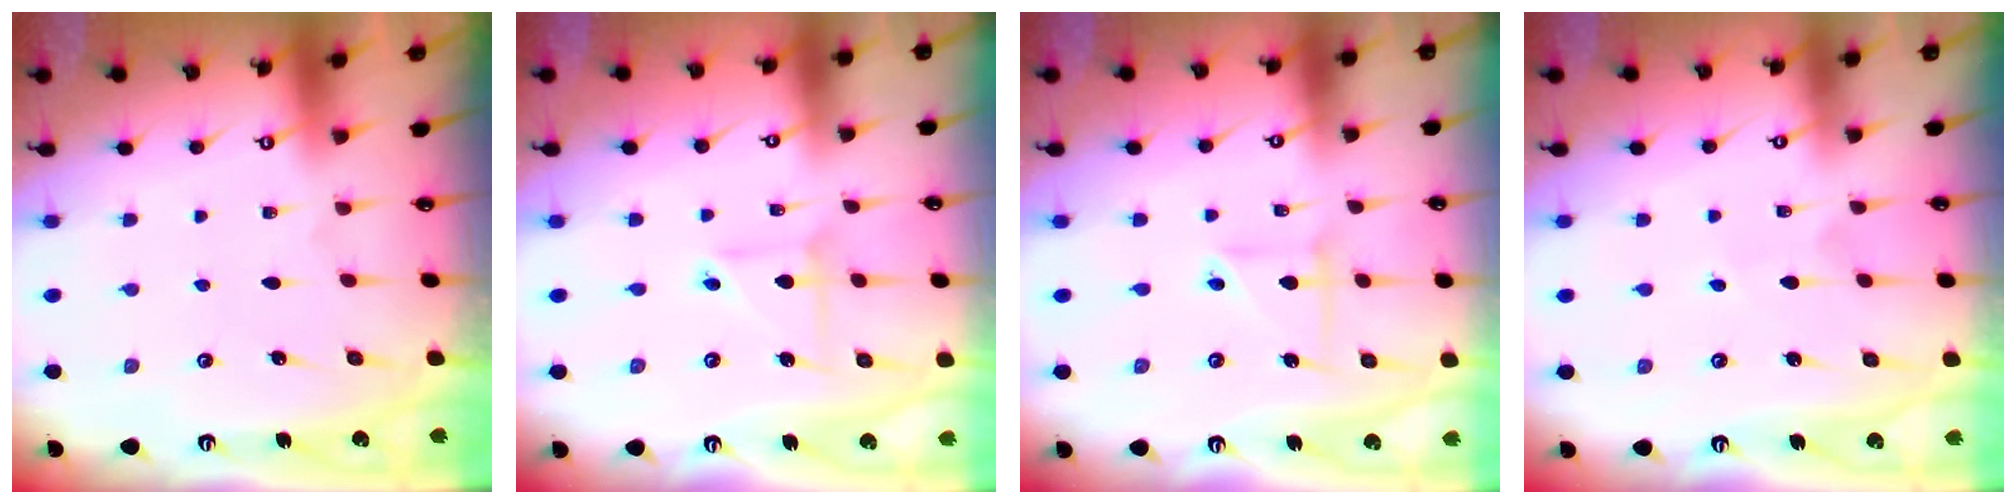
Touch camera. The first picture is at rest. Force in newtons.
{"total": 3.6, "press": 3.5, "slide": 0.4}
{"total": 3.3, "press": 3.2, "slide": 0.3}
{"total": 2.7, "press": 2.6, "slide": 0.2}